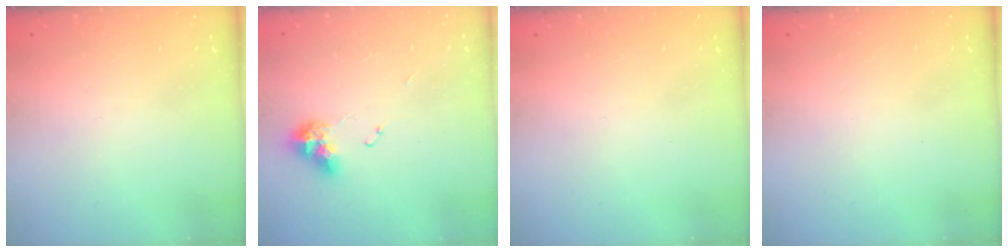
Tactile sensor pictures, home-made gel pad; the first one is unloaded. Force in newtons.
{"total": 9.1, "press": 9.0, "slide": 1.1}
{"total": 0.0}
{"total": 0.0}